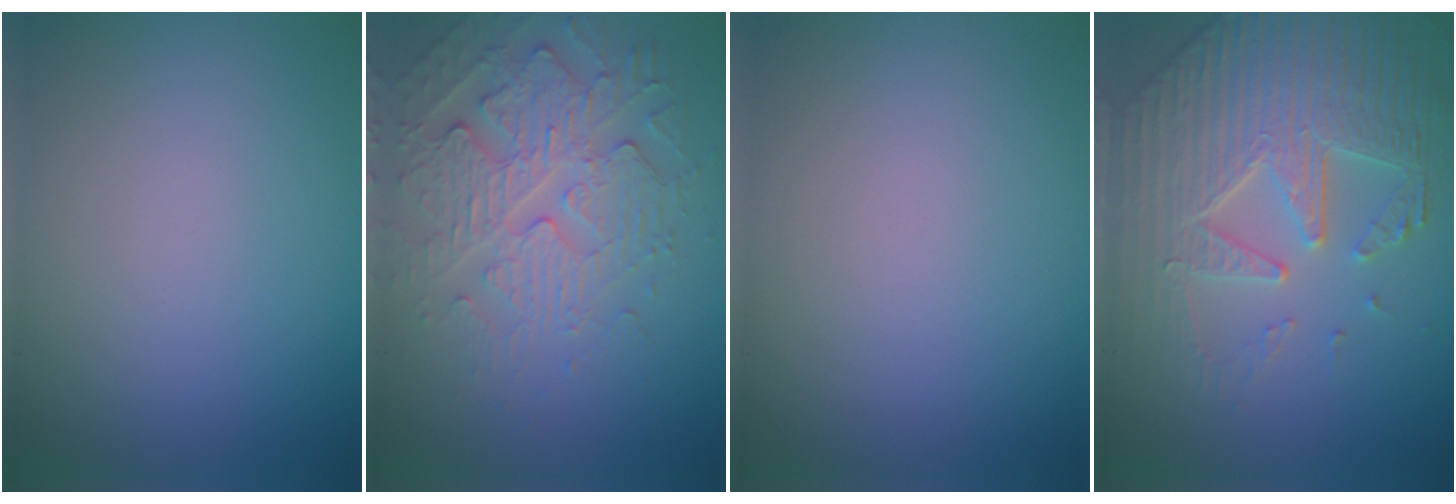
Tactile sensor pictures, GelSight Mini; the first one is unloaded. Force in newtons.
{"total": 5.0, "press": 4.3, "slide": 2.6}
{"total": 0.0}
{"total": 7.3, "press": 5.7, "slide": 4.4}